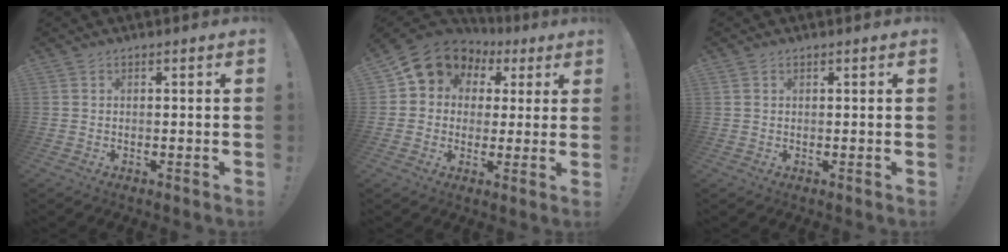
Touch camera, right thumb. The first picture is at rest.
{"total": 10.1, "force": [4.4, 8.3, 3.5], "torque": [-0.058, -0.031, 0.085]}
{"total": 0.8, "force": [0.5, 0.5, 0.4], "torque": [-0.014, 0.003, 0.011]}